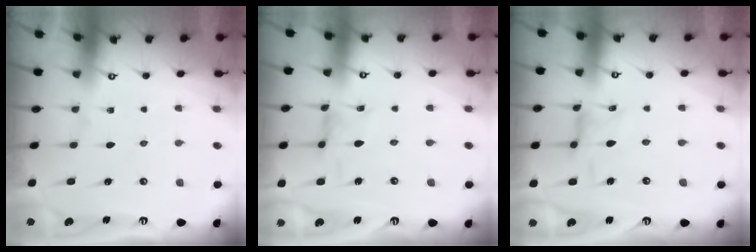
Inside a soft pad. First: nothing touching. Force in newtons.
{"total": 1.9, "press": 1.9, "slide": 0.1}
{"total": 1.7, "press": 1.6, "slide": 0.2}